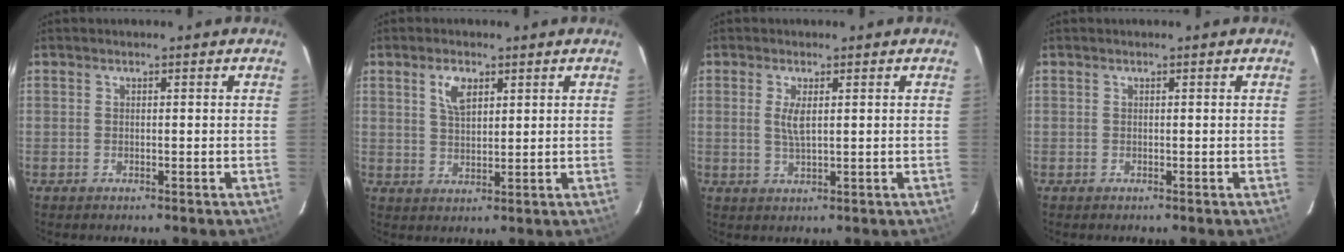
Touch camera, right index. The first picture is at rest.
{"total": 4.7, "force": [2.3, 2.3, 3.3], "torque": [-0.060, 0.007, 0.045]}
{"total": 3.2, "force": [0.7, 0.9, 3.0], "torque": [-0.059, -0.004, 0.014]}
{"total": 0.0}